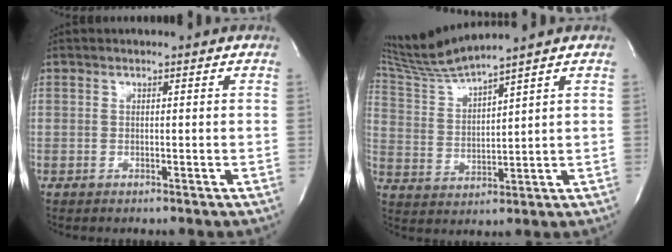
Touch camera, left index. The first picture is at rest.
{"total": 8.1, "force": [7.5, -1.9, 2.5], "torque": [-0.065, -0.004, 0.159]}